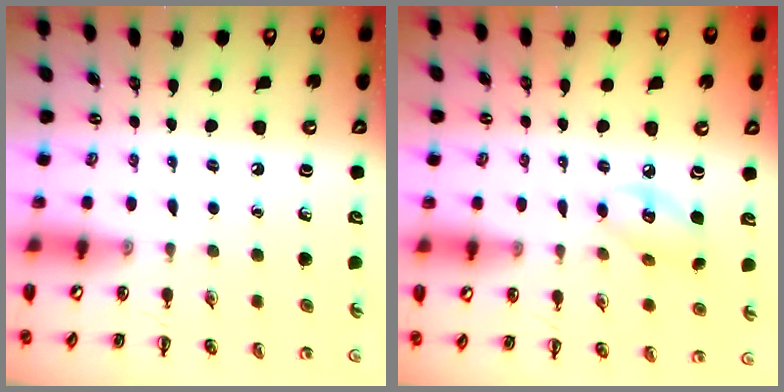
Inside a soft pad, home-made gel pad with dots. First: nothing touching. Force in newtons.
{"total": 7.3, "press": 7.2, "slide": 1.1}